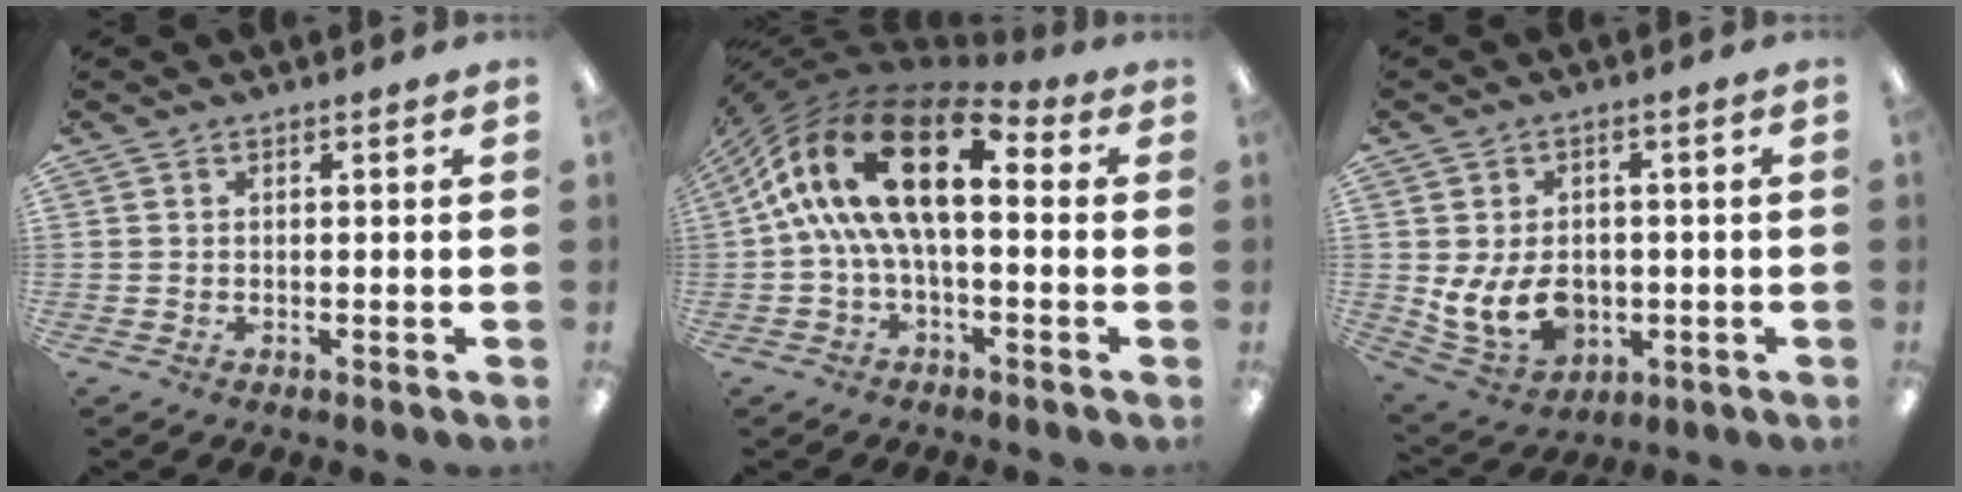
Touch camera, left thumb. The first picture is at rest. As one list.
[{"total": 20.7, "force": [5.6, 9.4, 17.5], "torque": [-0.340, -0.024, 0.096]}, {"total": 10.2, "force": [-1.7, 7.7, 6.5], "torque": [-0.134, 0.007, -0.027]}]